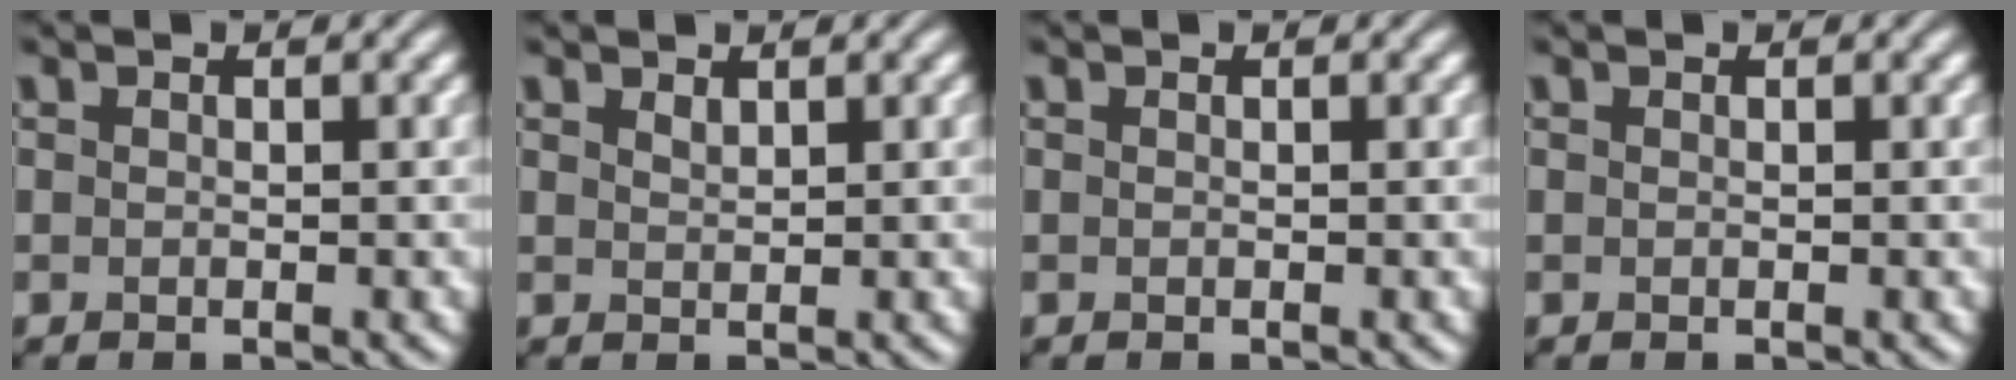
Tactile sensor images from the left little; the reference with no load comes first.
{"total": 0.8, "force": [0.7, 0.2, 0.3], "torque": [-0.007, -0.001, 0.016]}
{"total": 0.0}
{"total": 0.0}